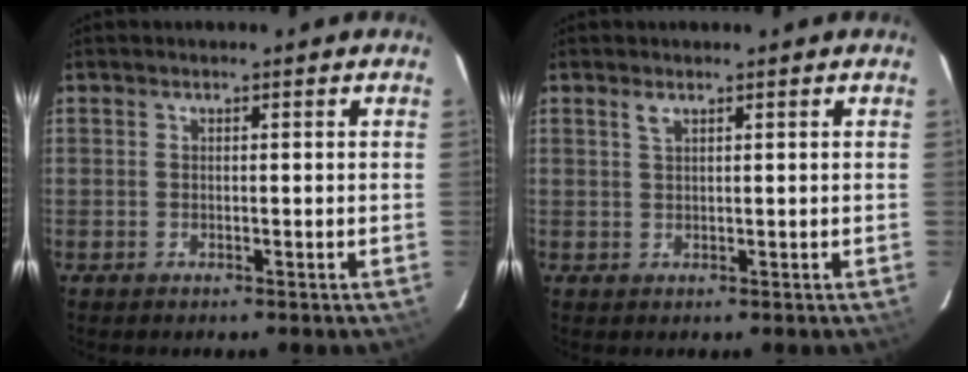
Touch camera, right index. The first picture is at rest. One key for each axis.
{"total": 1.2, "fx": 0.8, "fy": 0.4, "fz": 0.8, "tx": -0.016, "ty": 0.003, "tz": 0.015}